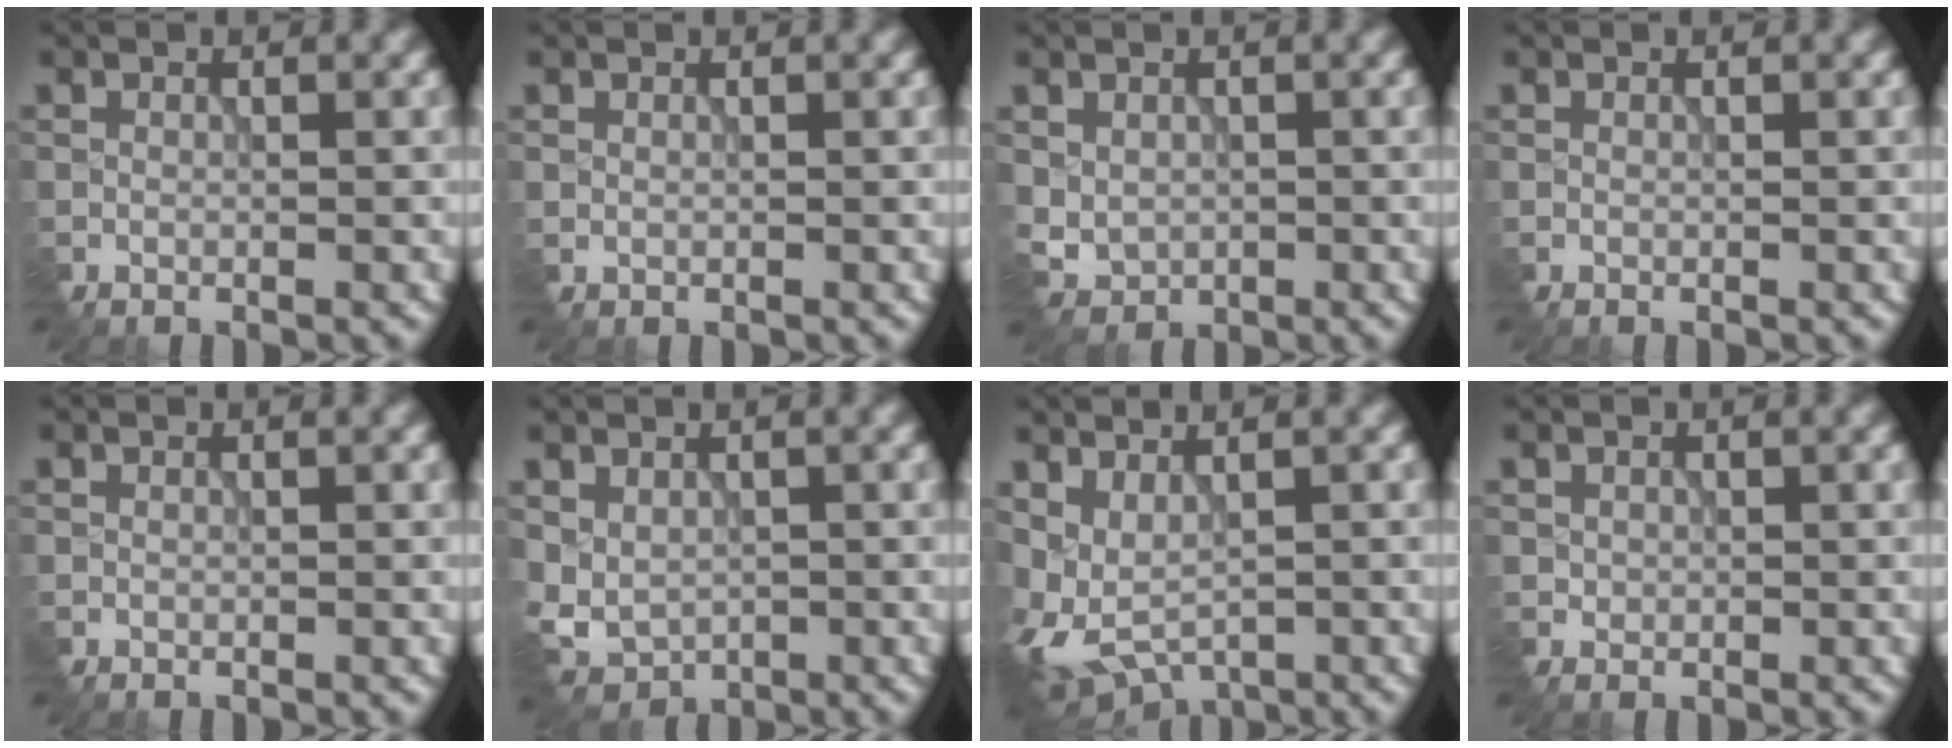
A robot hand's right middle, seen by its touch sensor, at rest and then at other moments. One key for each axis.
{"total": 0.0}
{"total": 2.0, "fx": 0.3, "fy": 1.7, "fz": 0.8, "tx": -0.024, "ty": -0.005, "tz": 0.012}
{"total": 0.0}
{"total": 0.0}
{"total": 2.8, "fx": 0.2, "fy": 2.3, "fz": 1.6, "tx": -0.042, "ty": -0.009, "tz": 0.010}
{"total": 4.4, "fx": 0.4, "fy": 2.4, "fz": 3.7, "tx": -0.095, "ty": -0.003, "tz": 0.017}
{"total": 0.9, "fx": 0.4, "fy": 0.8, "fz": 0.0, "tx": -0.005, "ty": 0.000, "tz": 0.010}